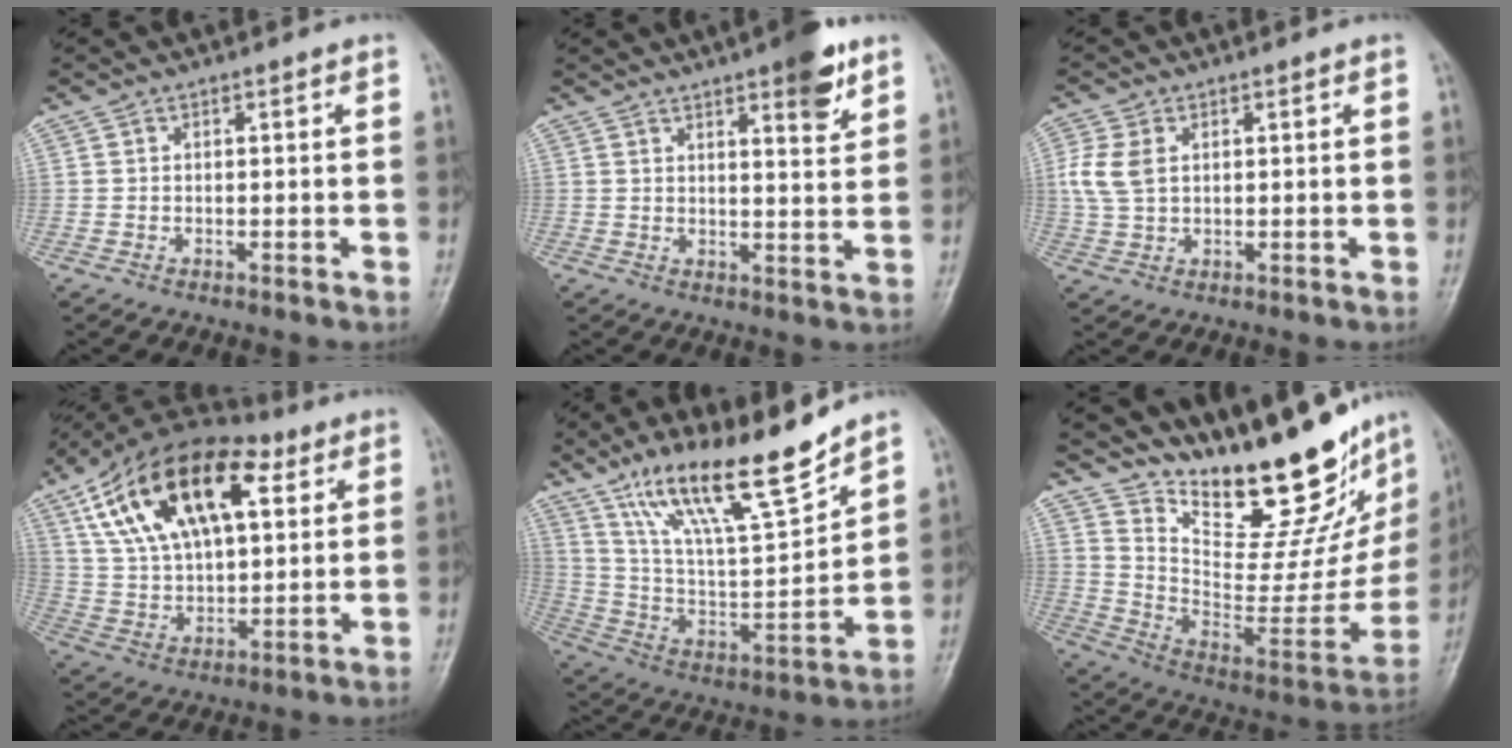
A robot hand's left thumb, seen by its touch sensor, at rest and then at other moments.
{"total": 8.2, "force": [5.0, 2.2, 6.2], "torque": [-0.071, -0.025, 0.066]}
{"total": 5.8, "force": [1.1, 4.0, 4.0], "torque": [-0.088, 0.006, 0.025]}
{"total": 24.4, "force": [10.2, 12.6, 18.2], "torque": [-0.301, -0.003, 0.178]}
{"total": 19.3, "force": [14.2, 3.6, 12.6], "torque": [-0.192, -0.071, 0.261]}
{"total": 28.3, "force": [21.2, 9.7, 15.9], "torque": [-0.210, -0.126, 0.326]}